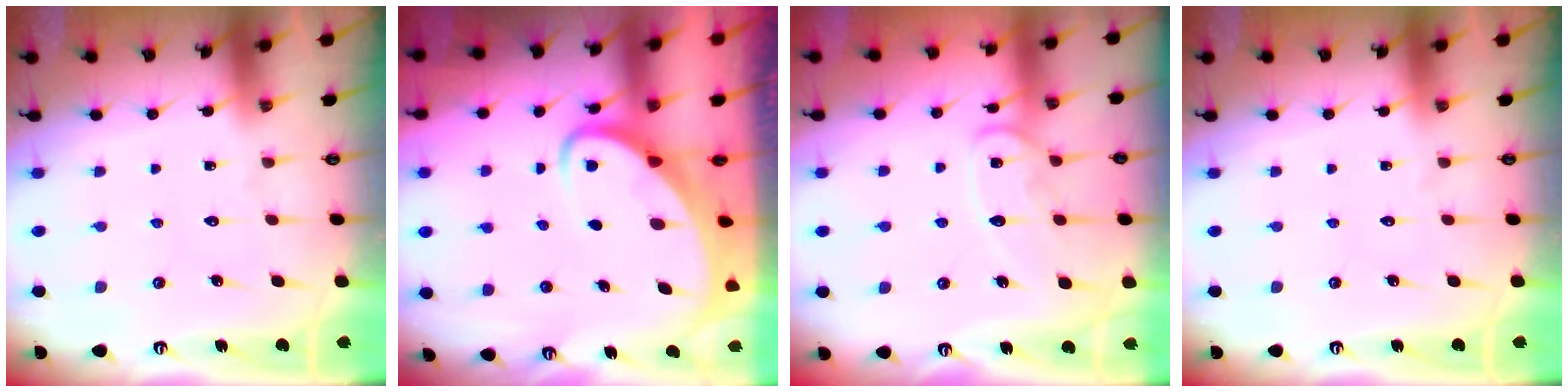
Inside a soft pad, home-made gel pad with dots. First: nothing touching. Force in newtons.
{"total": 3.9, "press": 3.9, "slide": 0.5}
{"total": 11.5, "press": 11.4, "slide": 1.1}
{"total": 0.0}